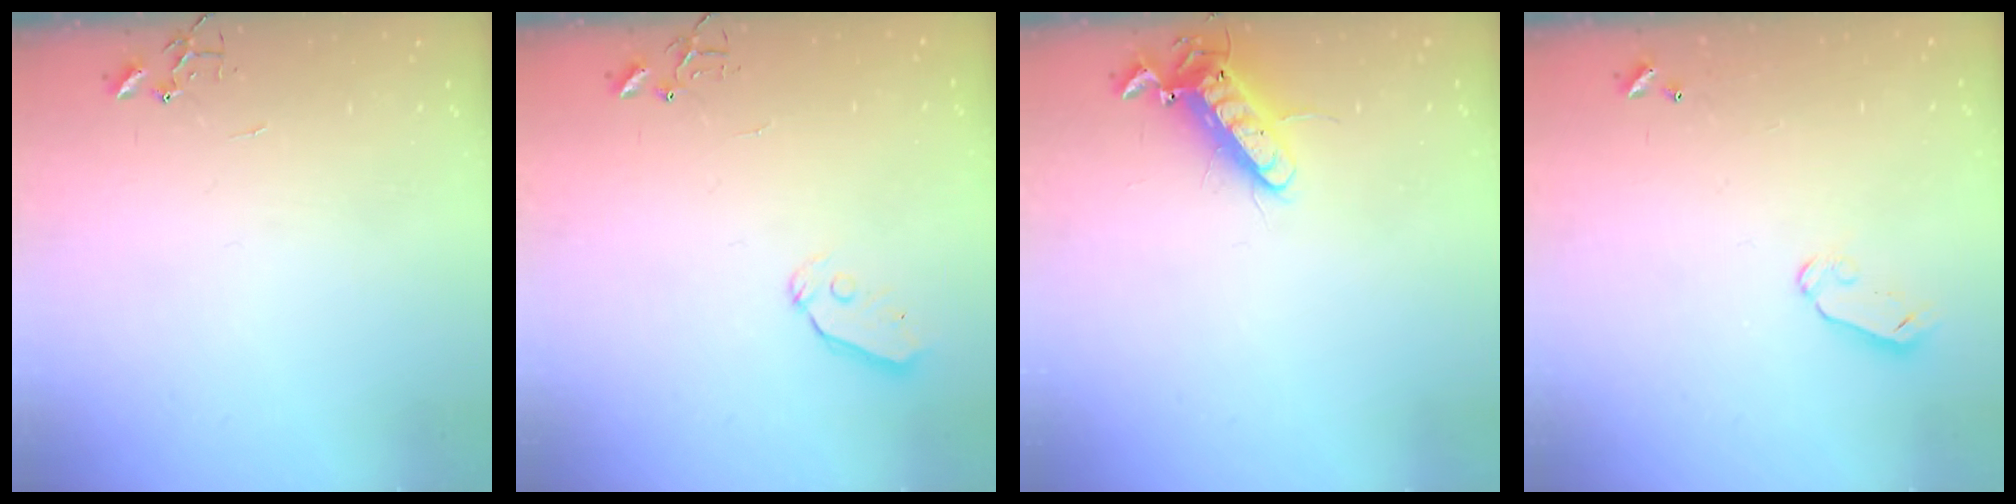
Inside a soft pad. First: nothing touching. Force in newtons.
{"total": 4.9, "press": 4.8, "slide": 0.8}
{"total": 12.3, "press": 12.1, "slide": 2.1}
{"total": 5.4, "press": 5.4, "slide": 0.5}